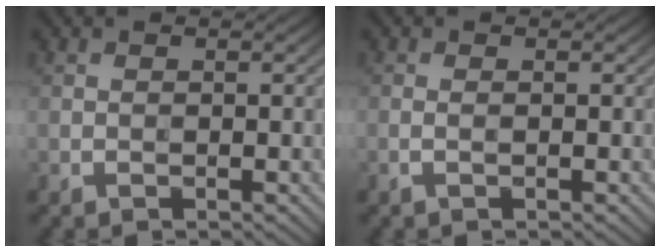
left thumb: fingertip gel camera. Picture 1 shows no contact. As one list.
[{"total": 0.8, "force": [0.4, -0.5, 0.4], "torque": [-0.013, 0.000, 0.006]}]